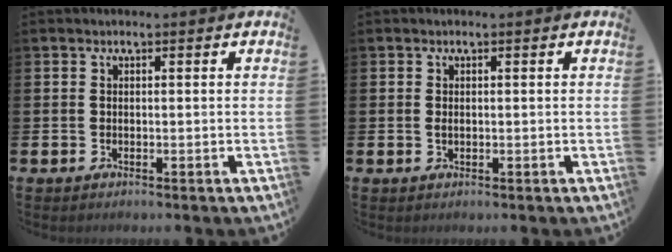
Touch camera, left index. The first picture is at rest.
{"total": 0.6, "force": [0.0, 0.3, 0.5], "torque": [-0.013, 0.004, 0.000]}